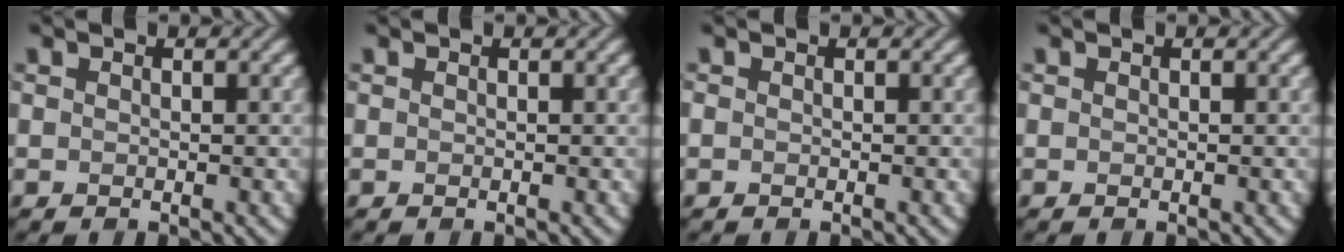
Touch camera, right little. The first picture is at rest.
{"total": 0.0}
{"total": 0.0}
{"total": 0.0}